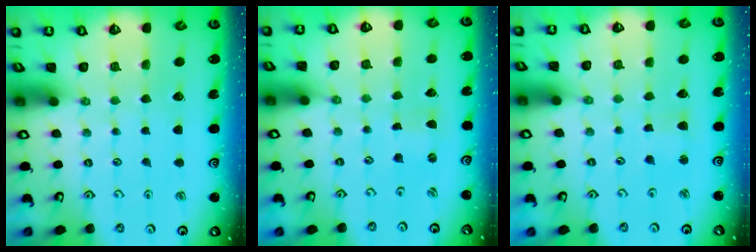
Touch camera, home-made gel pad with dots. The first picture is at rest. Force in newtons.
{"total": 0.0}
{"total": 2.3, "press": 2.3, "slide": 0.4}